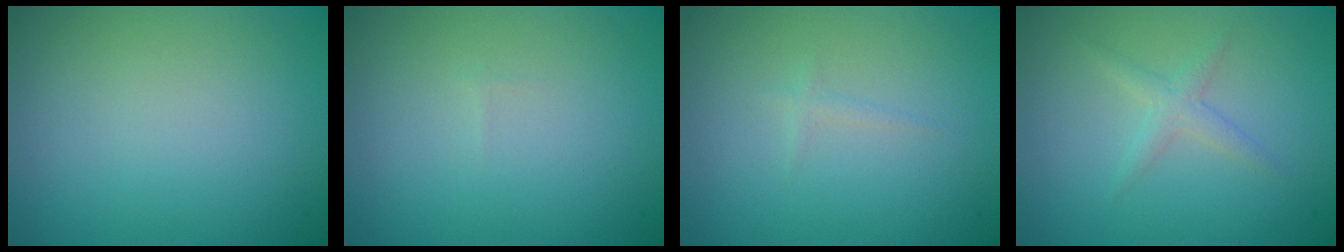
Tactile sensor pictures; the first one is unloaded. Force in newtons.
{"total": 0.0}
{"total": 0.7, "press": 0.6, "slide": 0.1}
{"total": 1.5, "press": 1.5, "slide": 0.1}